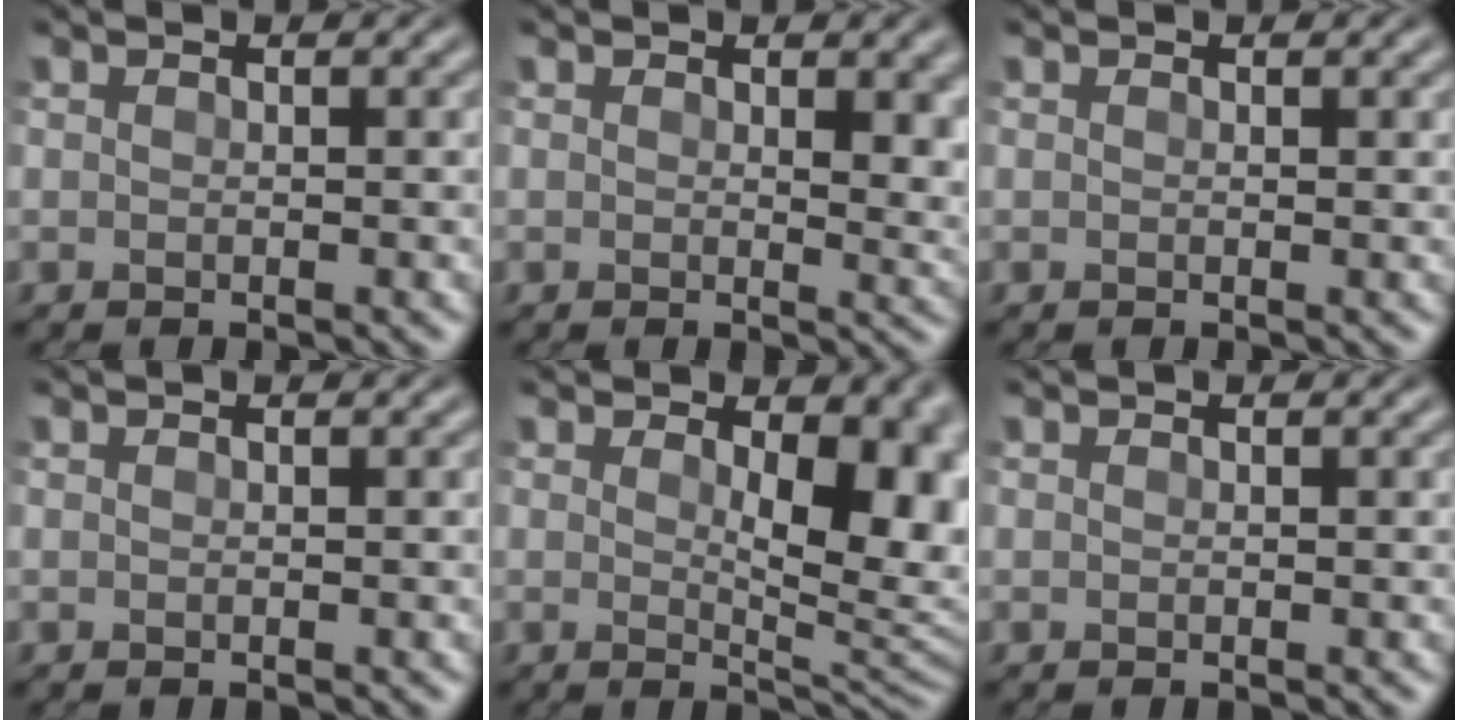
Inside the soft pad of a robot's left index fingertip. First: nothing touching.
{"total": 3.7, "force": [1.0, 1.4, 3.2], "torque": [-0.036, -0.007, 0.024]}
{"total": 0.0}
{"total": 0.0}
{"total": 7.0, "force": [1.4, 2.9, 6.2], "torque": [-0.078, -0.007, 0.024]}
{"total": 0.0}